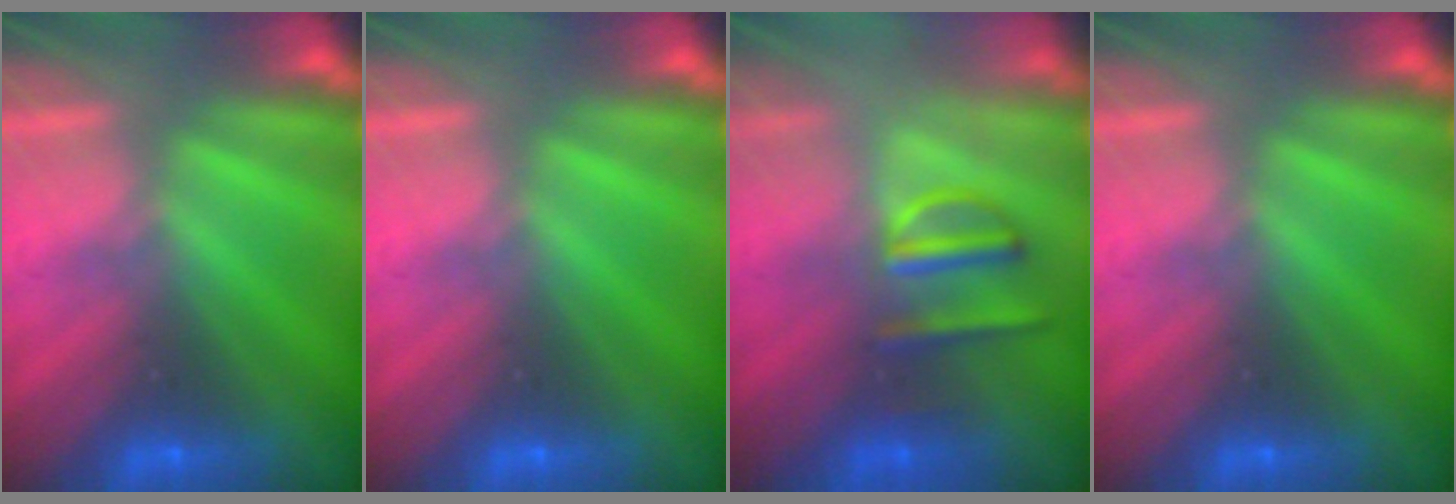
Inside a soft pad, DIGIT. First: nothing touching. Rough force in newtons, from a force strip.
{"total": 0.0}
{"total": 3.2}
{"total": 0.0}